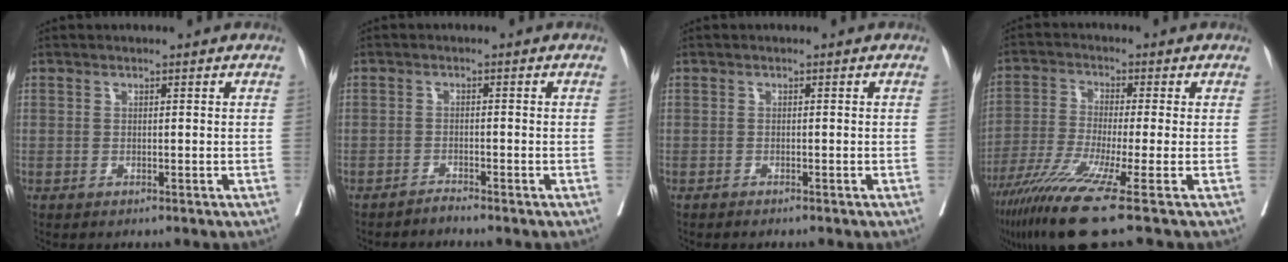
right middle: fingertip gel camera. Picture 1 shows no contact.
{"total": 1.3, "force": [-1.3, -0.4, -0.1], "torque": [0.004, -0.004, -0.023]}
{"total": 1.9, "force": [-1.7, 0.0, 0.9], "torque": [-0.012, -0.001, -0.022]}
{"total": 12.1, "force": [-7.5, -1.5, 9.3], "torque": [-0.176, -0.039, -0.135]}